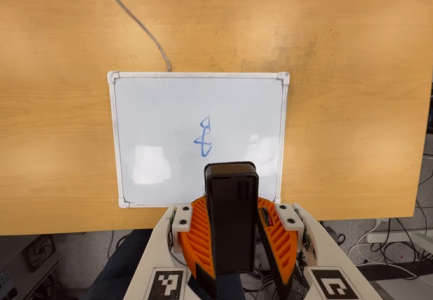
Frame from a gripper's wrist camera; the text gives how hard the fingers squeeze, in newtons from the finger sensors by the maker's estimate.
{"total": 7.2, "left": 8.0, "right": 6.4}